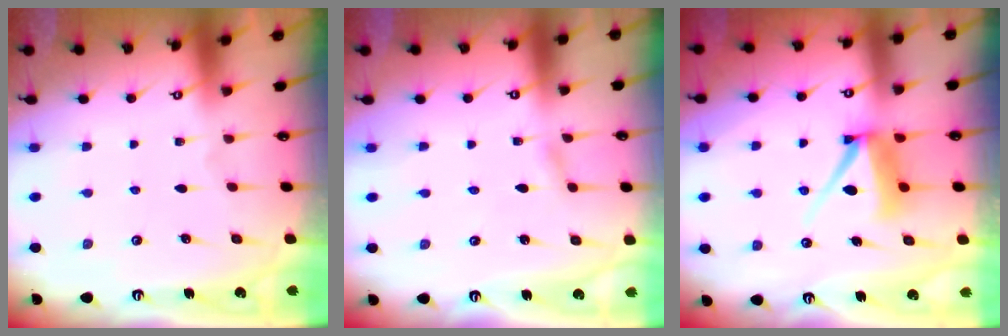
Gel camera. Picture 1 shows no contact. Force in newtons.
{"total": 1.6, "press": 1.6, "slide": 0.2}
{"total": 7.8, "press": 7.8, "slide": 0.9}